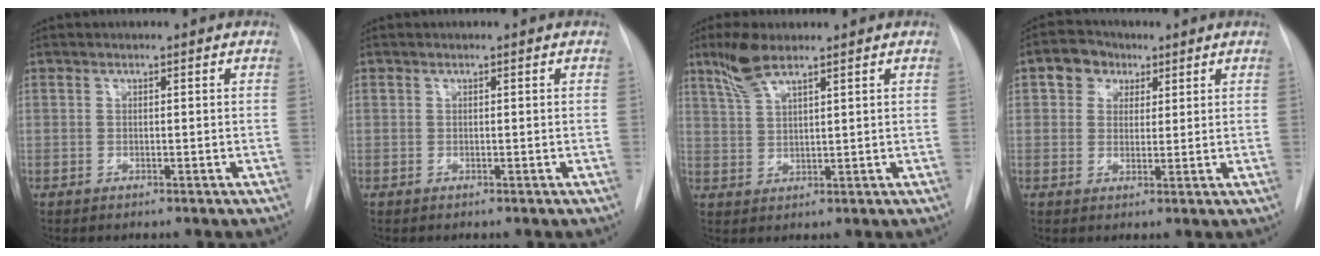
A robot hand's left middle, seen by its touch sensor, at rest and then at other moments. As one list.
[{"total": 0.0}, {"total": 5.5, "force": [4.1, 0.8, 3.6], "torque": [-0.081, 0.007, 0.083]}, {"total": 4.6, "force": [2.1, 3.8, 1.6], "torque": [-0.028, 0.018, 0.036]}]